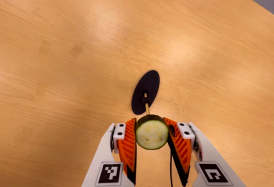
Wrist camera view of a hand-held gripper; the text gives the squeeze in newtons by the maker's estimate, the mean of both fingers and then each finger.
{"total": 11.8, "left": 10.9, "right": 12.7}